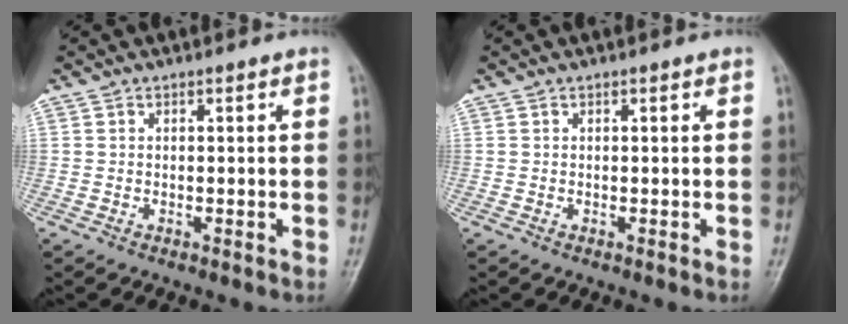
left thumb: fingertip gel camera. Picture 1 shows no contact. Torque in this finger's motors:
{"motor_torque": [-0.29, -0.25, -0.04, 0.08, -0.02]}